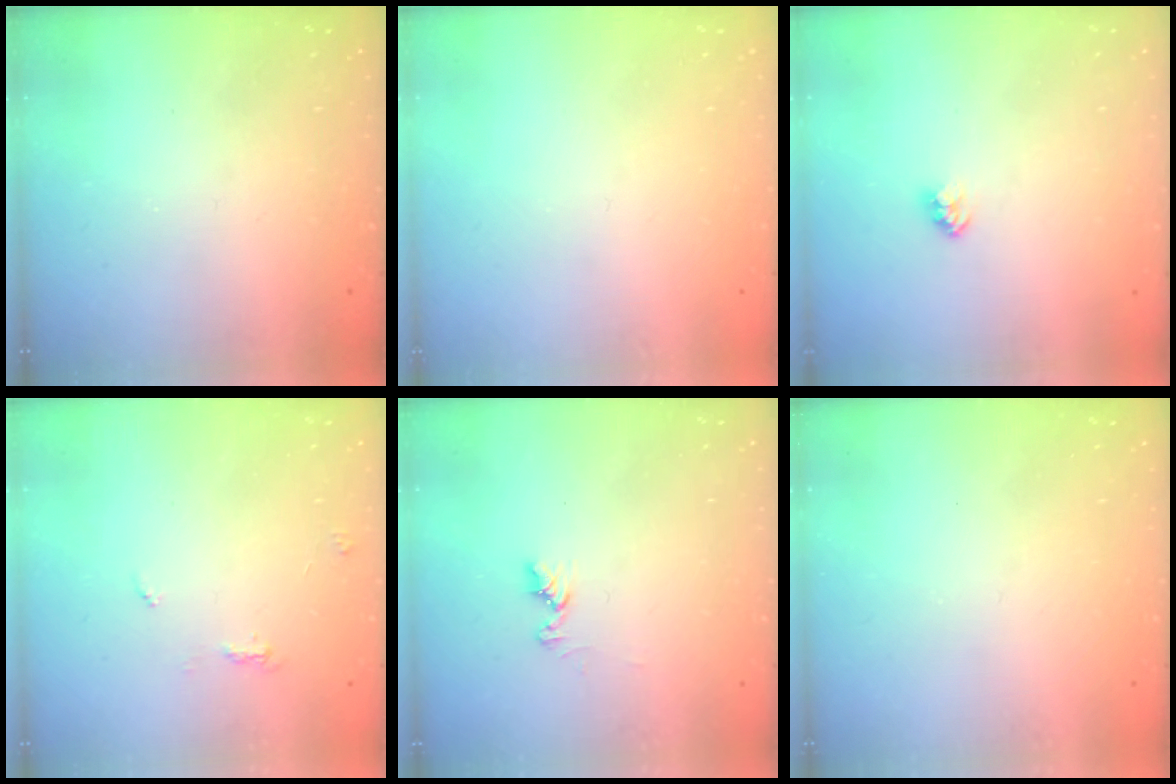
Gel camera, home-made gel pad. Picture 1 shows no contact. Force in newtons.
{"total": 0.0}
{"total": 2.3, "press": 2.3, "slide": 0.1}
{"total": 5.6, "press": 5.6, "slide": 0.4}
{"total": 6.4, "press": 6.3, "slide": 0.7}
{"total": 0.0}